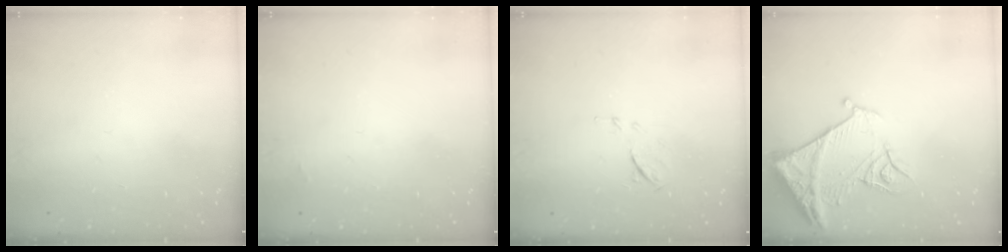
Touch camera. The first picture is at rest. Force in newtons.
{"total": 1.3, "press": 1.3, "slide": 0.2}
{"total": 6.2, "press": 6.2, "slide": 0.9}
{"total": 13.7, "press": 13.6, "slide": 1.4}